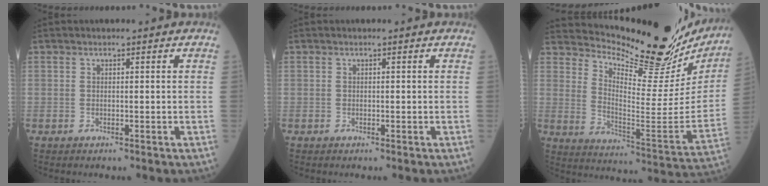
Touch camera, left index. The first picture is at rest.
{"total": 0.0}
{"total": 23.6, "force": [21.8, 4.4, 8.0], "torque": [-0.125, -0.093, 0.285]}